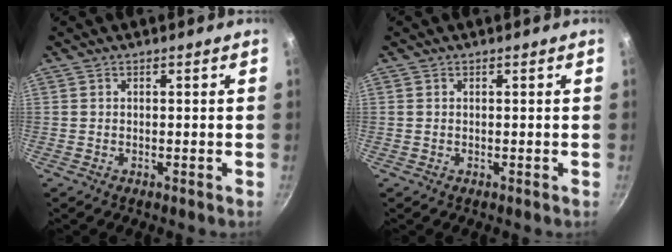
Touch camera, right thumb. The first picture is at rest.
{"total": 0.0}